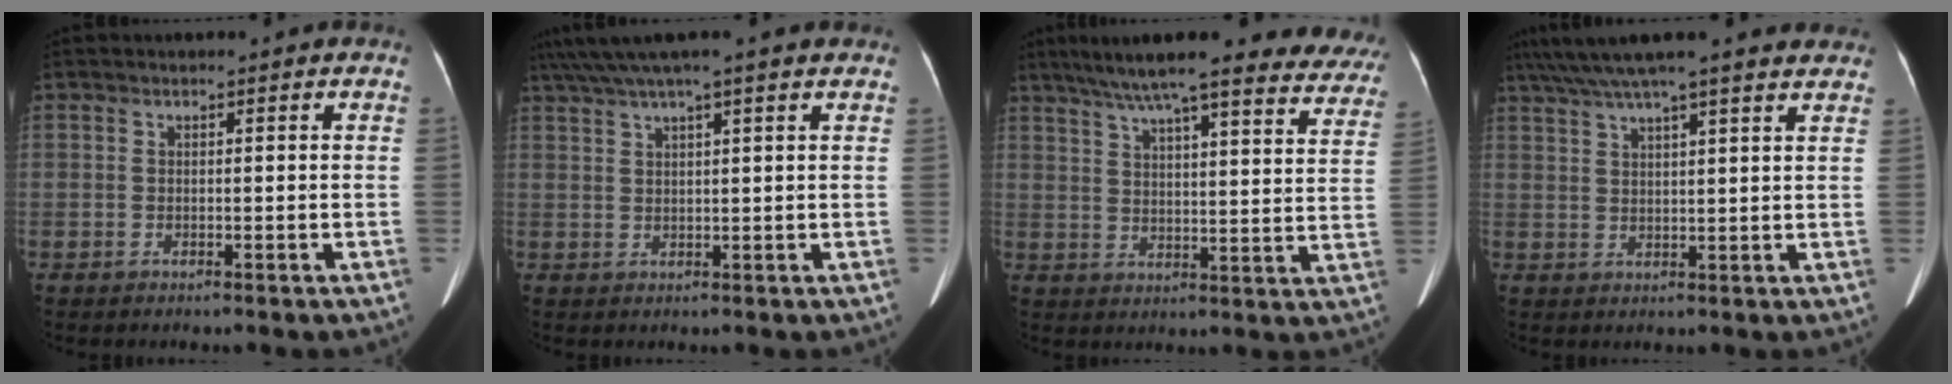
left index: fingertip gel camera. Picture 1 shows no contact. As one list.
[{"total": 9.3, "force": [7.4, -0.3, 5.7], "torque": [-0.107, 0.043, 0.109]}, {"total": 27.6, "force": [24.0, 4.5, 12.8], "torque": [-0.202, -0.016, 0.293]}, {"total": 17.1, "force": [14.8, 1.3, 8.4], "torque": [-0.148, 0.048, 0.202]}]